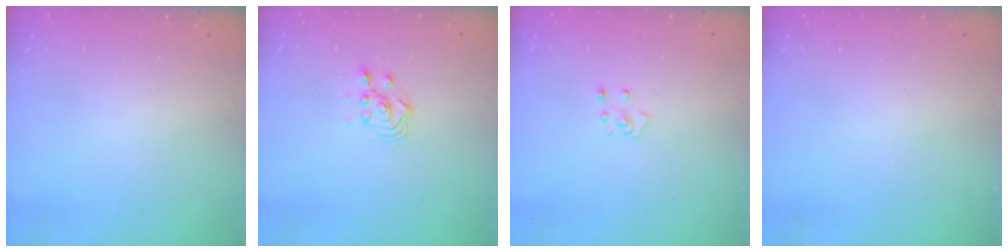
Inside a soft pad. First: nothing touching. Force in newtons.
{"total": 2.9, "press": 2.9, "slide": 0.4}
{"total": 4.2, "press": 4.1, "slide": 0.5}
{"total": 0.0}